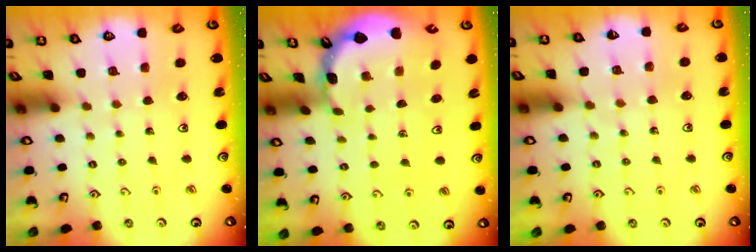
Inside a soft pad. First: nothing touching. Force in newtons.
{"total": 1.8, "press": 1.8, "slide": 0.2}
{"total": 5.3, "press": 5.2, "slide": 1.1}